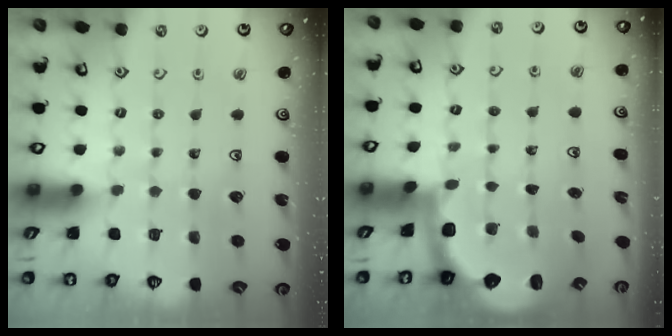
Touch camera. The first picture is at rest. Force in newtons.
{"total": 3.0, "press": 2.1, "slide": 2.1}